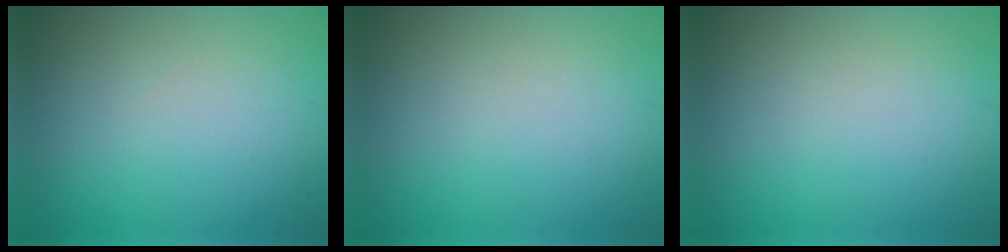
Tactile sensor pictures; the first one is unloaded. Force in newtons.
{"total": 0.0}
{"total": 0.0}